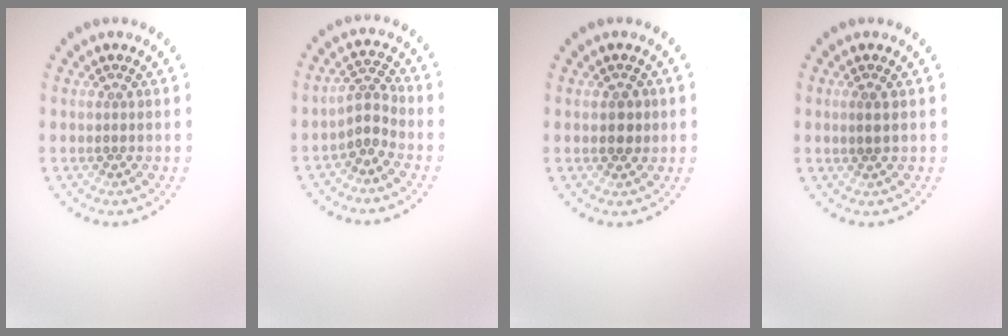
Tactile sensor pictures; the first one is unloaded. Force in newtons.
{"total": 2.1, "press": 1.6, "slide": 1.4}
{"total": 1.6, "press": 1.6, "slide": 0.2}
{"total": 1.0, "press": 0.9, "slide": 0.4}